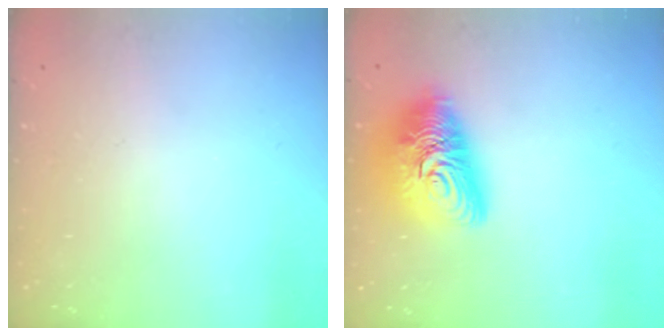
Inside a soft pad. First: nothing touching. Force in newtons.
{"total": 17.9, "press": 17.8, "slide": 1.3}